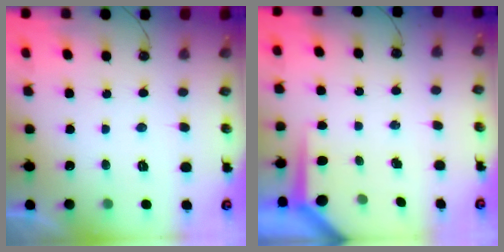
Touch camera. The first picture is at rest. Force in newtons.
{"total": 4.0, "press": 4.0, "slide": 0.3}